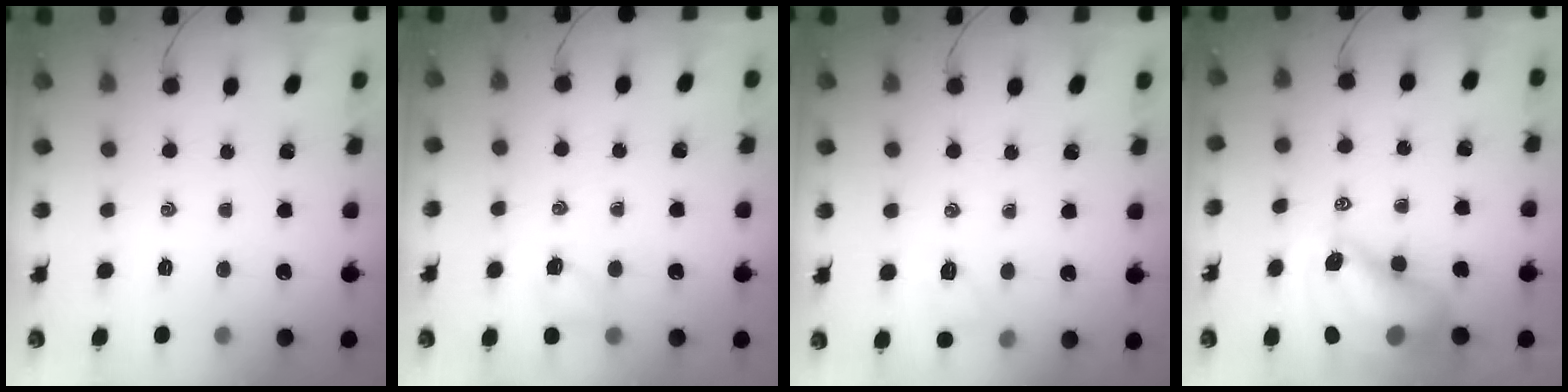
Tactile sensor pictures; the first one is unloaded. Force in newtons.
{"total": 3.9, "press": 3.7, "slide": 1.2}
{"total": 5.1, "press": 4.8, "slide": 1.5}
{"total": 14.6, "press": 14.1, "slide": 3.9}